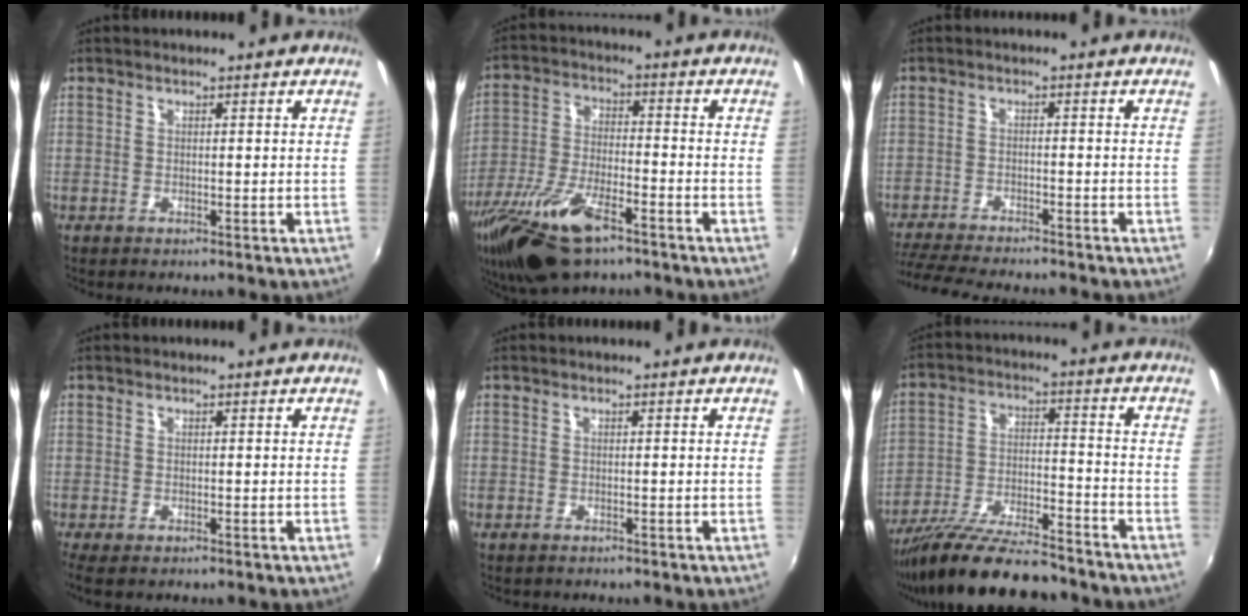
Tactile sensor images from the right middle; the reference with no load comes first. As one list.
[{"total": 17.1, "force": [-11.2, 6.1, 11.4], "torque": [-0.241, -0.036, -0.210]}, {"total": 12.5, "force": [-11.2, 1.9, 5.2], "torque": [-0.124, -0.023, -0.183]}, {"total": 2.6, "force": [-1.7, 1.0, 1.6], "torque": [-0.032, -0.013, -0.027]}, {"total": 0.7, "force": [-0.6, 0.3, 0.1], "torque": [-0.004, -0.001, -0.009]}, {"total": 18.3, "force": [-15.6, 4.1, 8.7], "torque": [-0.171, -0.030, -0.252]}]